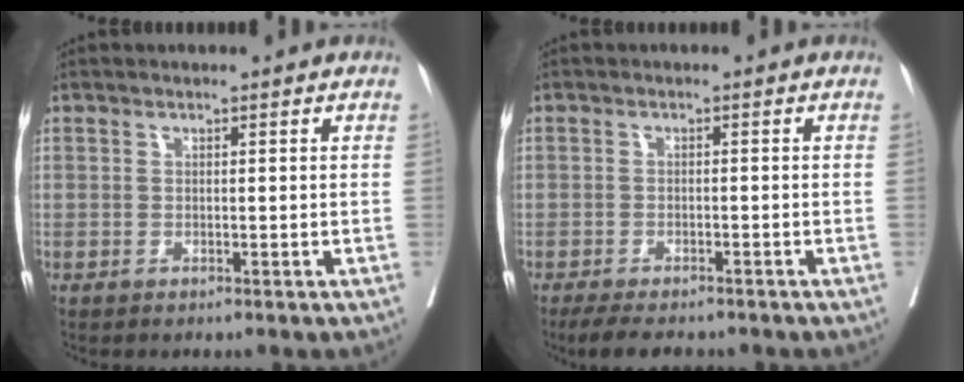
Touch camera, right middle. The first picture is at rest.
{"total": 5.8, "force": [-4.9, 1.8, 2.5], "torque": [-0.034, -0.009, -0.072]}